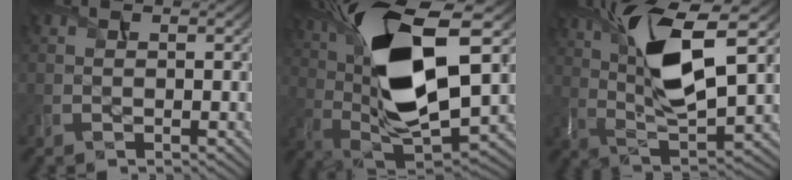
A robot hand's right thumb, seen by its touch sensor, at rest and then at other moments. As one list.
[{"total": 18.3, "force": [4.8, 7.2, 16.1], "torque": [-0.320, 0.013, 0.078]}, {"total": 12.9, "force": [4.2, 4.1, 11.5], "torque": [-0.231, 0.003, 0.081]}]